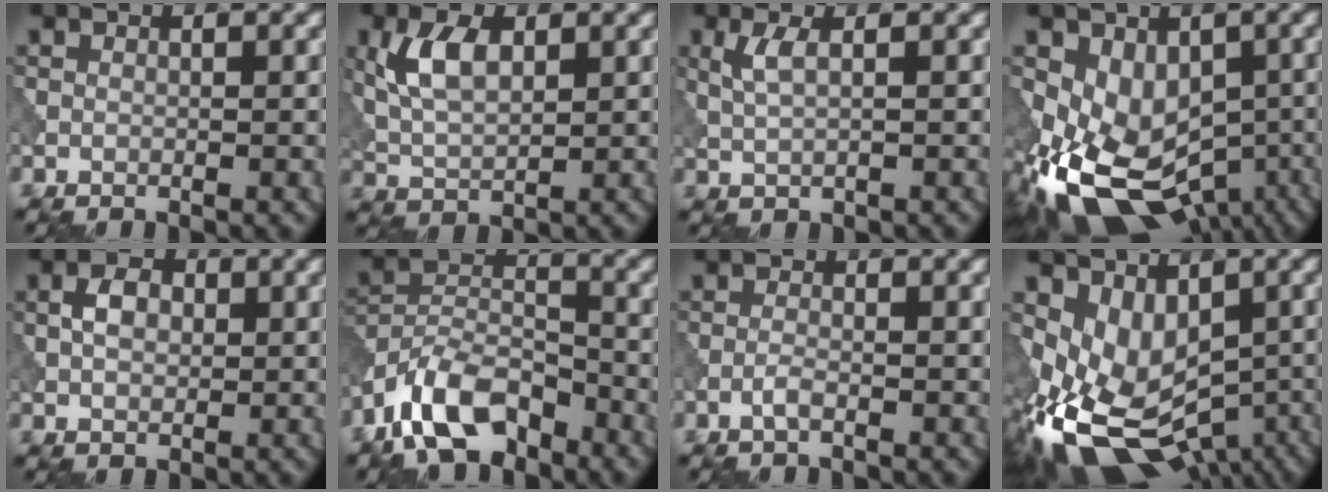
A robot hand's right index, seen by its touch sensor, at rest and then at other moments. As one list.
[{"total": 4.8, "force": [1.3, 2.6, 3.8], "torque": [-0.087, 0.006, 0.028]}, {"total": 2.0, "force": [0.6, 0.5, 1.9], "torque": [-0.044, 0.002, 0.014]}, {"total": 10.9, "force": [-4.0, 7.1, 7.3], "torque": [-0.123, -0.028, -0.048]}, {"total": 2.7, "force": [0.3, 1.8, 1.9], "torque": [-0.039, 0.006, 0.002]}, {"total": 7.6, "force": [-5.4, 3.4, 4.1], "torque": [-0.070, 0.004, -0.114]}, {"total": 1.1, "force": [-0.7, 0.2, 0.9], "torque": [-0.021, 0.003, -0.017]}, {"total": 10.2, "force": [-3.1, 6.4, 7.3], "torque": [-0.124, -0.034, -0.033]}]